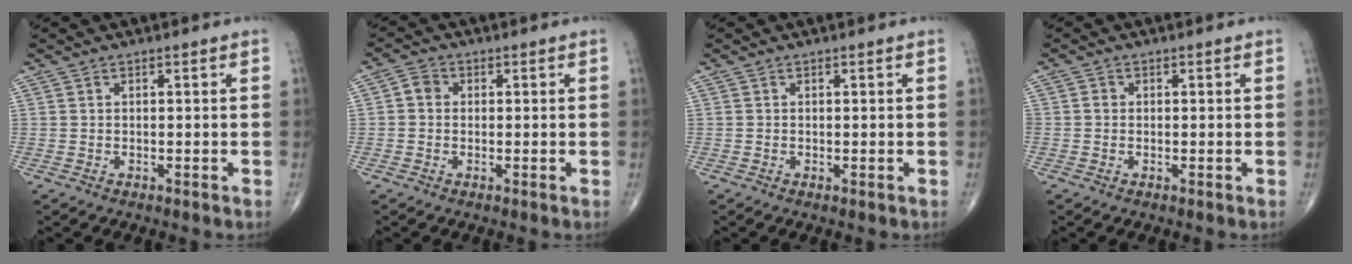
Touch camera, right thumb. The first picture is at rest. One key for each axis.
{"total": 2.6, "fx": 0.1, "fy": 2.3, "fz": 1.3, "tx": -0.012, "ty": 0.008, "tz": -0.006}
{"total": 0.0}
{"total": 1.0, "fx": -0.1, "fy": 0.8, "fz": 0.5, "tx": -0.007, "ty": 0.001, "tz": -0.004}